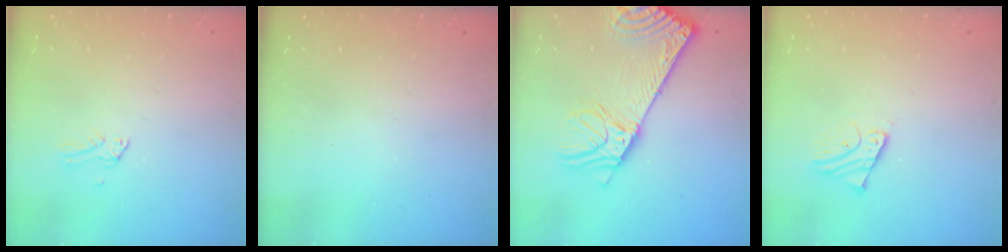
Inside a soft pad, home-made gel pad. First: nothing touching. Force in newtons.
{"total": 0.7, "press": 0.7, "slide": 0.0}
{"total": 14.2, "press": 13.8, "slide": 3.4}
{"total": 2.4, "press": 2.4, "slide": 0.1}